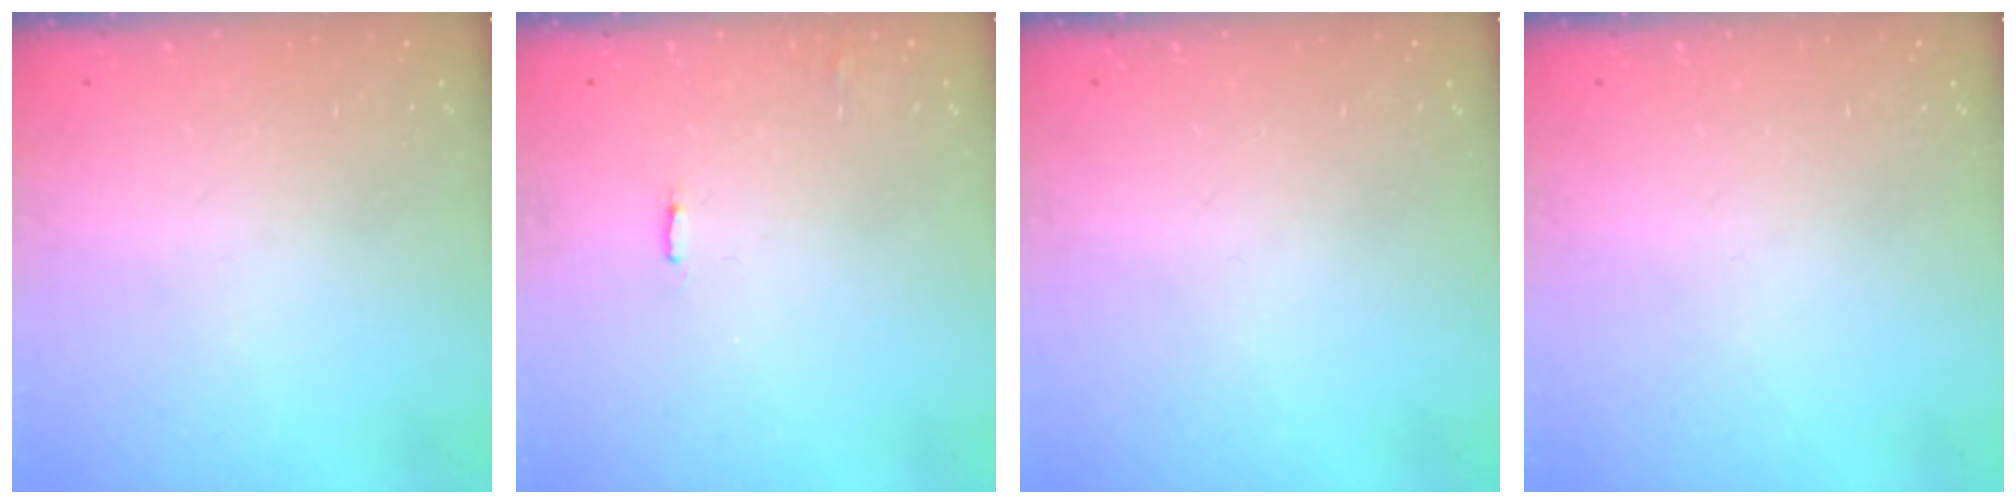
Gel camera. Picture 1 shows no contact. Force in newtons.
{"total": 1.9, "press": 1.9, "slide": 0.1}
{"total": 0.0}
{"total": 0.0}